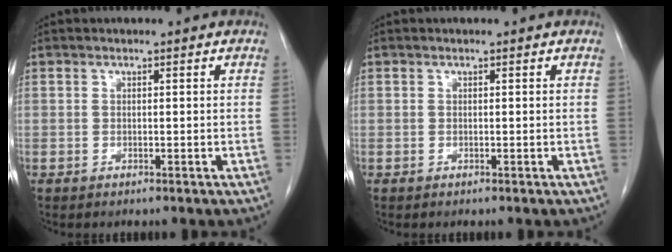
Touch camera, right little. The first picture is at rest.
{"total": 0.0}